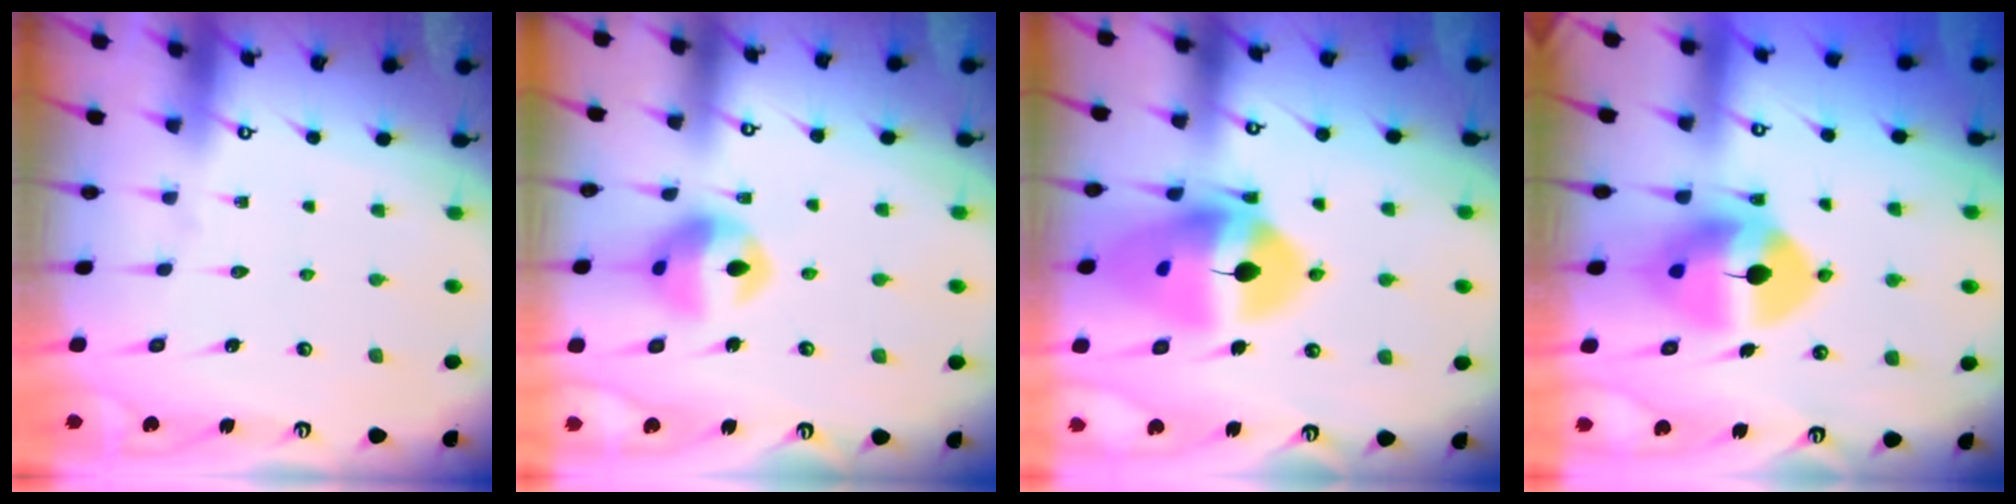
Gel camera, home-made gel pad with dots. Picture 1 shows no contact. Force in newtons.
{"total": 12.7, "press": 12.6, "slide": 1.3}
{"total": 17.5, "press": 17.4, "slide": 1.8}
{"total": 12.0, "press": 11.8, "slide": 1.9}